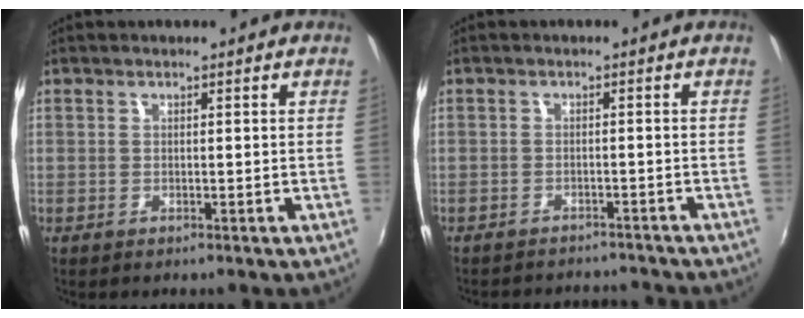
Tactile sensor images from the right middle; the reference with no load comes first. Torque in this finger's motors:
{"motor_torque": [0.90, -1.24, 0.06, 0.03]}